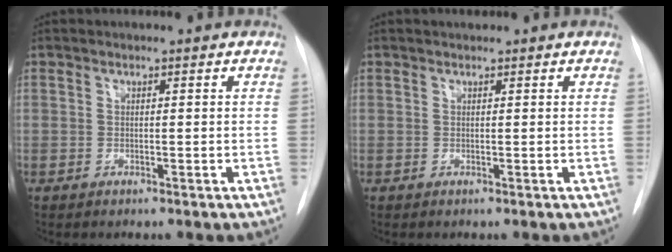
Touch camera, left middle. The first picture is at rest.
{"total": 0.8, "force": [0.7, 0.2, 0.2], "torque": [-0.011, 0.009, 0.014]}